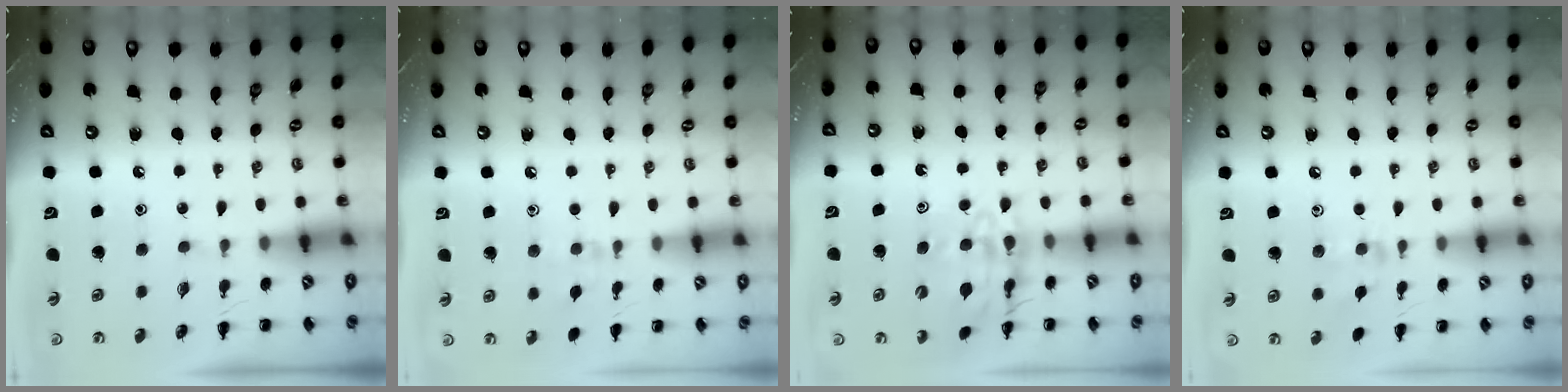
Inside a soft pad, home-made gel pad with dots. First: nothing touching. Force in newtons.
{"total": 6.9, "press": 6.3, "slide": 2.7}
{"total": 12.8, "press": 12.5, "slide": 3.0}
{"total": 7.4, "press": 7.1, "slide": 2.0}